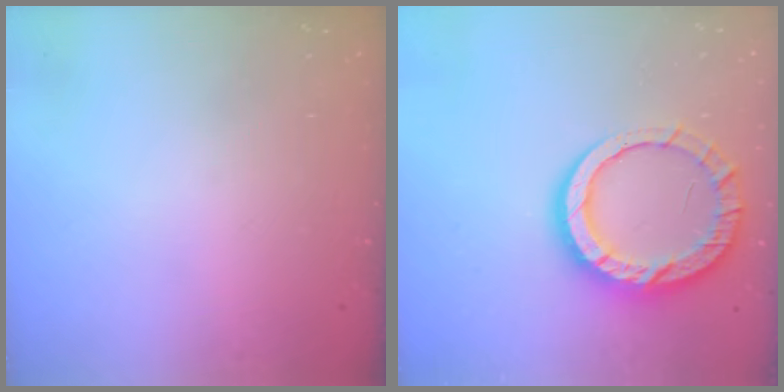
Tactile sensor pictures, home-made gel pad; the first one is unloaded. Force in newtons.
{"total": 15.0, "press": 14.9, "slide": 1.3}